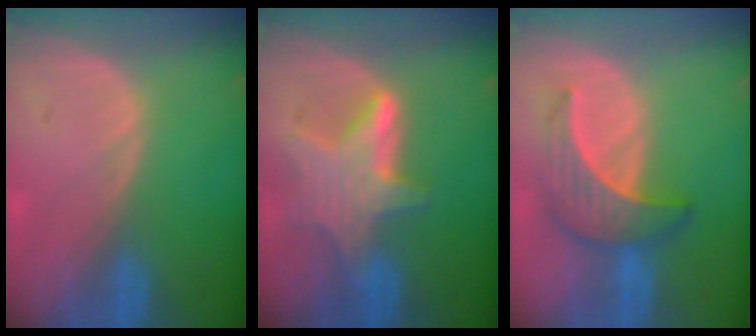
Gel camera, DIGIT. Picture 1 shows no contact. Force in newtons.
{"total": 6.7, "press": 6.5, "slide": 1.7}
{"total": 6.5, "press": 6.4, "slide": 1.1}